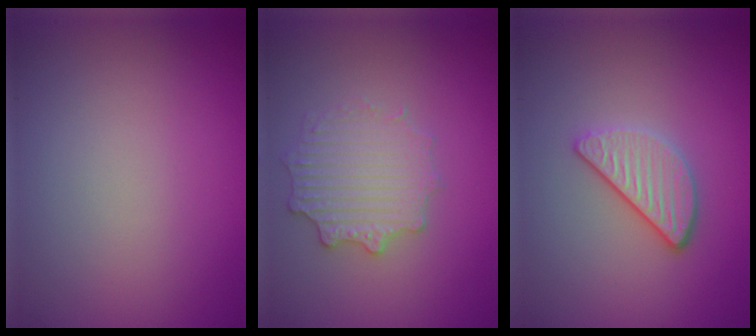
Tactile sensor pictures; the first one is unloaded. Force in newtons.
{"total": 2.9, "press": 2.9, "slide": 0.2}
{"total": 3.2, "press": 2.7, "slide": 1.8}